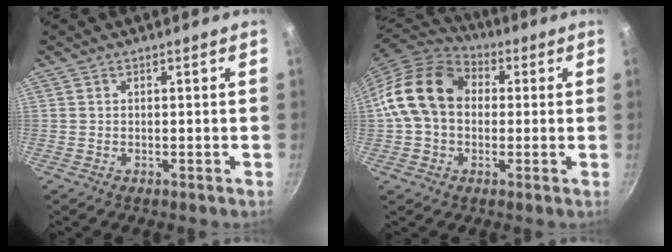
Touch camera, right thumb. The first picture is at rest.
{"total": 15.3, "force": [1.5, 11.6, 9.9], "torque": [-0.151, 0.029, 0.013]}